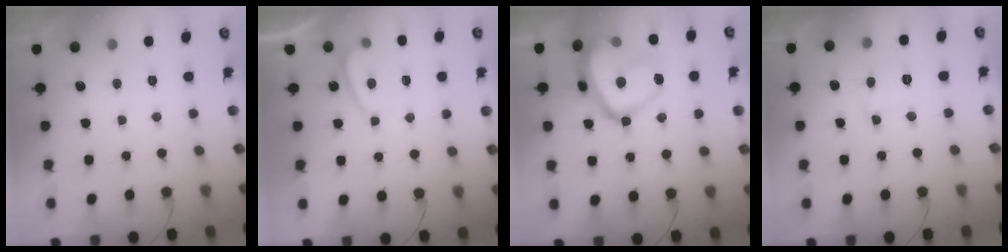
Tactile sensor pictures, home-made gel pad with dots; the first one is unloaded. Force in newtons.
{"total": 1.9, "press": 1.7, "slide": 0.7}
{"total": 18.4, "press": 18.3, "slide": 1.7}
{"total": 5.5, "press": 5.5, "slide": 0.4}